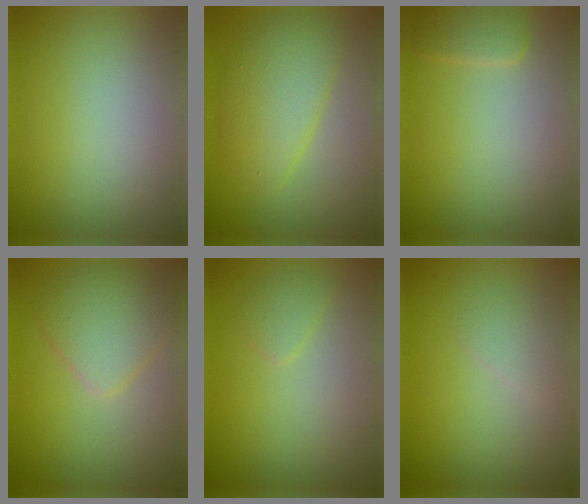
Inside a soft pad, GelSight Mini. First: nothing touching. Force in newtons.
{"total": 4.3, "press": 4.3, "slide": 0.1}
{"total": 1.6, "press": 1.6, "slide": 0.1}
{"total": 3.7, "press": 3.7, "slide": 0.1}
{"total": 1.1, "press": 1.1, "slide": 0.1}
{"total": 1.3, "press": 1.3, "slide": 0.0}